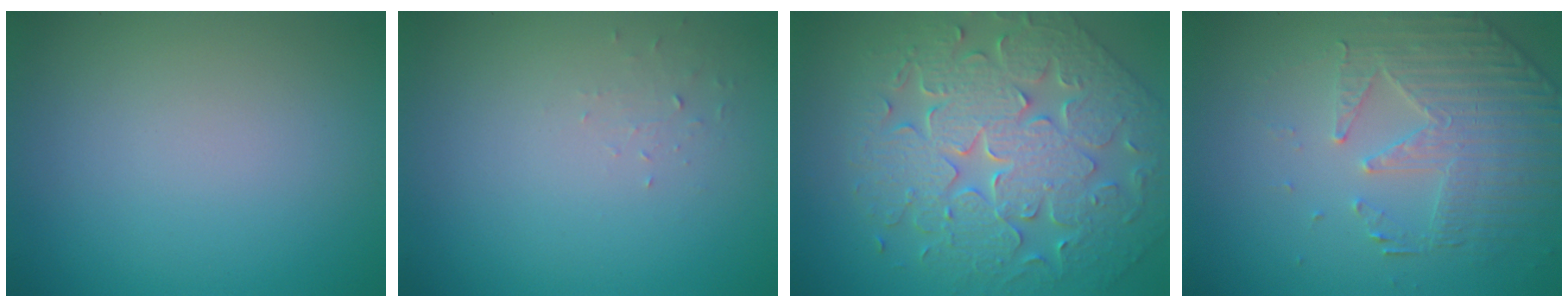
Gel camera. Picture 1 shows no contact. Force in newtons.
{"total": 0.6, "press": 0.3, "slide": 0.6}
{"total": 7.5, "press": 6.5, "slide": 3.6}
{"total": 4.9, "press": 3.7, "slide": 3.2}